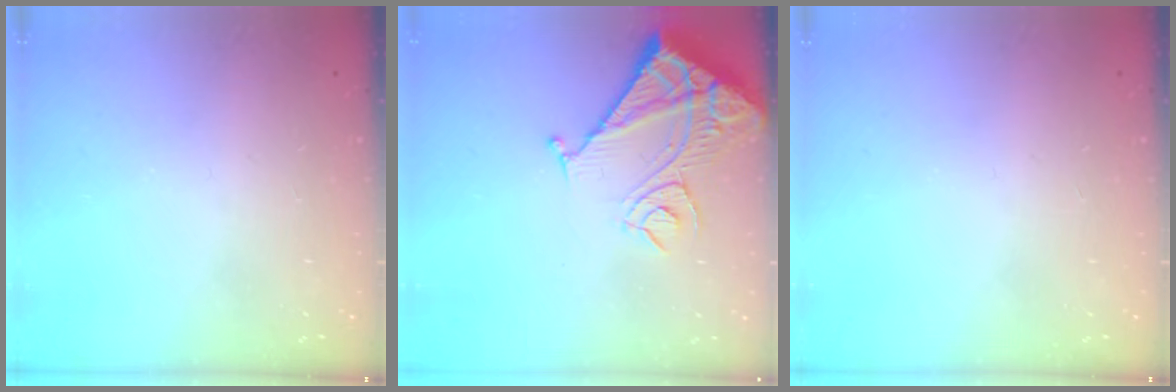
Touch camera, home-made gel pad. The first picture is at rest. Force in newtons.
{"total": 13.7, "press": 13.6, "slide": 1.6}
{"total": 0.0}